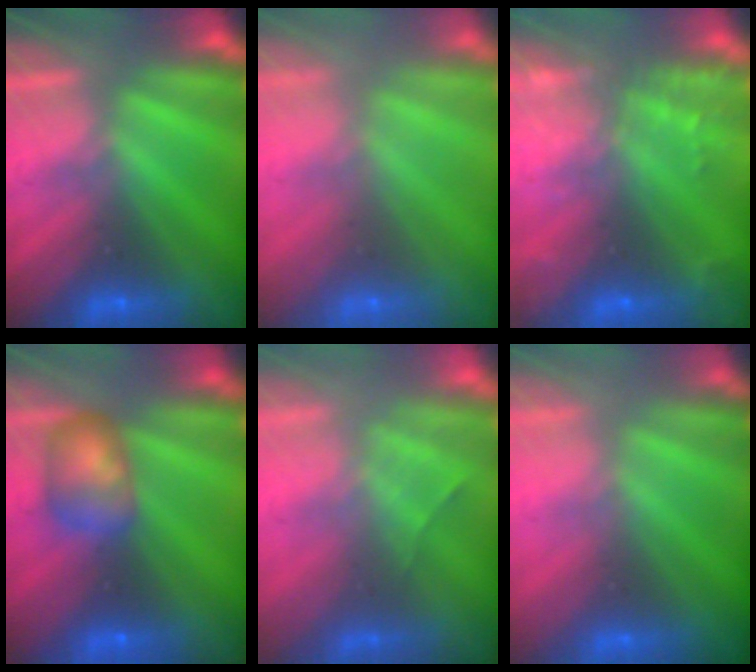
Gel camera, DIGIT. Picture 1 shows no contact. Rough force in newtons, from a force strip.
{"total": 7.3}
{"total": 6.1}
{"total": 6.4}
{"total": 2.2}
{"total": 2.6}